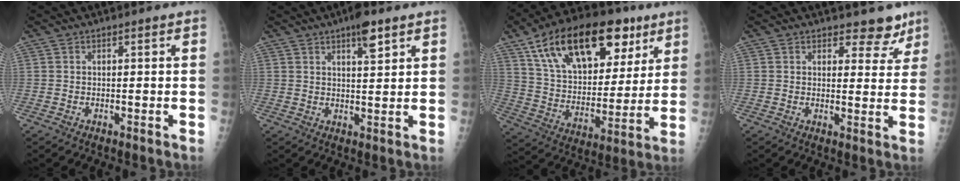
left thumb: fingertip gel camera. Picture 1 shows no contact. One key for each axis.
{"total": 5.3, "fx": 3.3, "fy": 1.4, "fz": 3.9, "tx": -0.052, "ty": -0.016, "tz": 0.049}
{"total": 26.5, "fx": 14.1, "fy": 14.1, "fz": 17.5, "tx": -0.252, "ty": -0.012, "tz": 0.235}
{"total": 5.5, "fx": 4.4, "fy": 2.8, "fz": 1.5, "tx": 0.015, "ty": -0.030, "tz": 0.051}